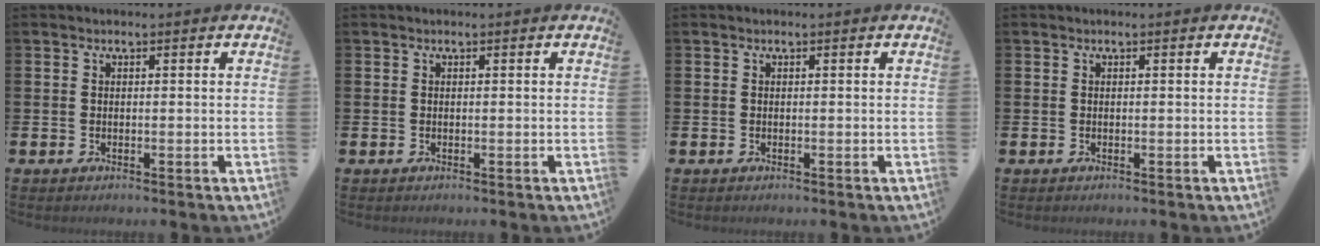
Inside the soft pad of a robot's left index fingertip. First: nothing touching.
{"total": 0.0}
{"total": 0.0}
{"total": 0.0}